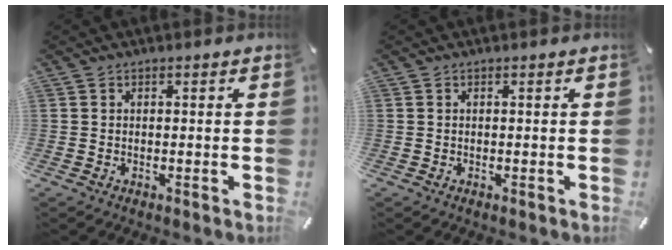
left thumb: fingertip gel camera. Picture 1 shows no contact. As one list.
[{"total": 0.0}]